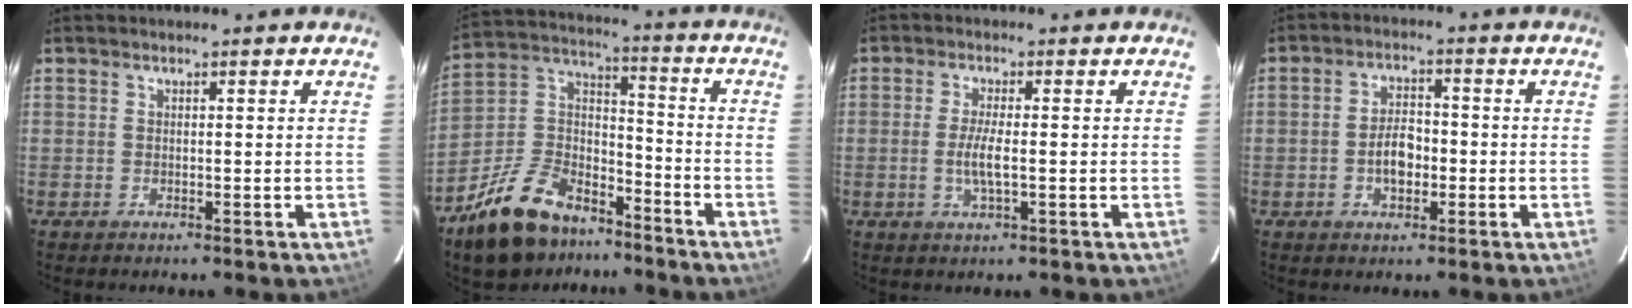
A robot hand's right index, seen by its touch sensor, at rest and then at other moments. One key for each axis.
{"total": 19.5, "fx": -13.2, "fy": 10.5, "fz": 9.8, "tx": -0.219, "ty": 0.029, "tz": -0.214}
{"total": 4.2, "fx": -0.7, "fy": 0.6, "fz": 4.1, "tx": -0.079, "ty": -0.006, "tz": -0.012}
{"total": 5.4, "fx": -1.4, "fy": 3.3, "fz": 4.0, "tx": -0.077, "ty": 0.010, "tz": -0.018}